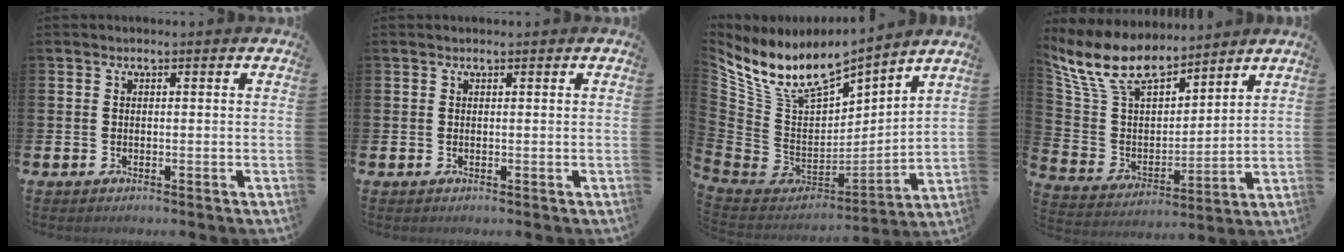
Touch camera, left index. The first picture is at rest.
{"total": 0.0}
{"total": 10.4, "force": [9.3, 2.9, 3.6], "torque": [-0.124, -0.064, 0.168]}
{"total": 11.3, "force": [9.5, 4.4, 4.2], "torque": [-0.135, -0.047, 0.175]}